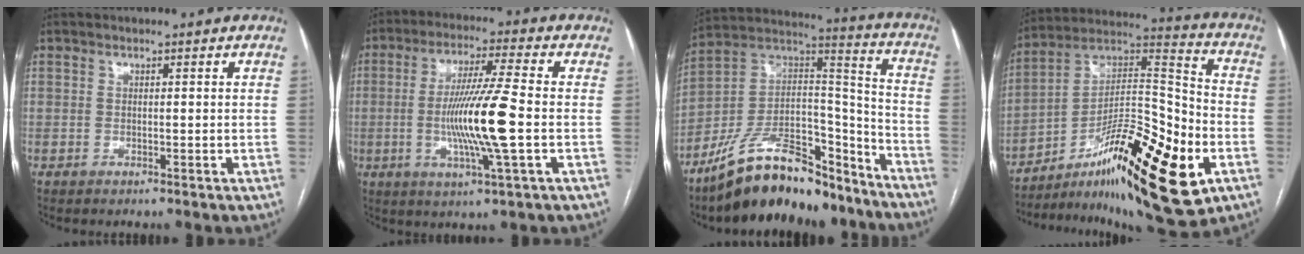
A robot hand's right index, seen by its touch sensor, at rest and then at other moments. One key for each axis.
{"total": 12.2, "fx": -1.7, "fy": -0.5, "fz": 12.0, "tx": -0.233, "ty": -0.010, "tz": -0.035}
{"total": 21.2, "fx": -17.0, "fy": 7.5, "fz": 10.4, "tx": -0.180, "ty": 0.043, "tz": -0.292}
{"total": 23.9, "fx": -9.7, "fy": 5.1, "fz": 21.2, "tx": -0.338, "ty": 0.009, "tz": -0.150}